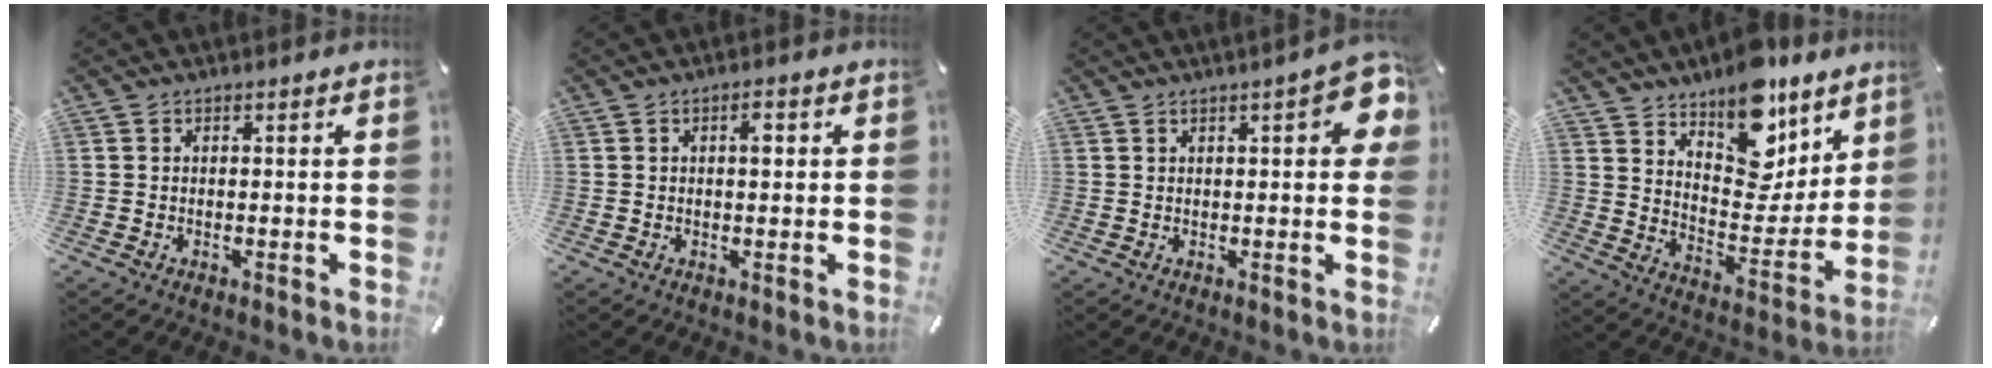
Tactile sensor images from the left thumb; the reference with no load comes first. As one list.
[{"total": 2.6, "force": [0.6, 1.2, 2.2], "torque": [-0.031, 0.002, 0.004]}, {"total": 8.0, "force": [2.6, 2.6, 7.1], "torque": [-0.093, -0.005, 0.038]}, {"total": 15.0, "force": [11.7, 7.7, 5.5], "torque": [-0.067, -0.108, 0.205]}]